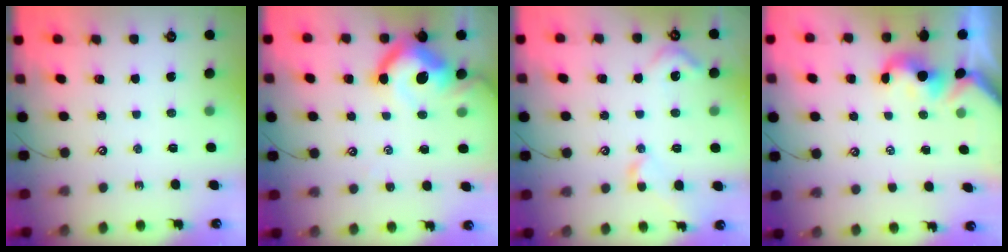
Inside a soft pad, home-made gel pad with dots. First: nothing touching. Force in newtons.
{"total": 10.9, "press": 10.8, "slide": 1.4}
{"total": 4.8, "press": 4.7, "slide": 1.1}
{"total": 1.1, "press": 1.0, "slide": 0.4}